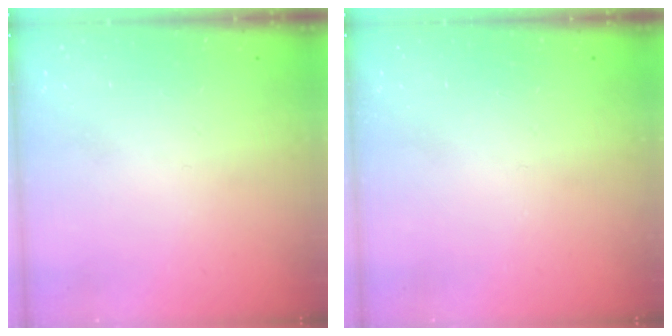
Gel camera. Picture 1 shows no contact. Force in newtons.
{"total": 0.0}